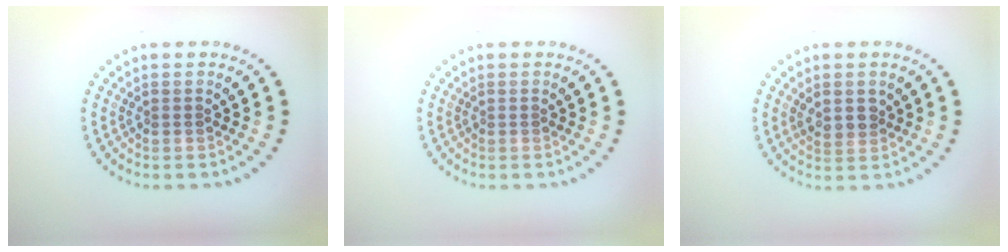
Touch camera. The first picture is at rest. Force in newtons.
{"total": 0.0}
{"total": 1.9, "press": 1.8, "slide": 0.7}